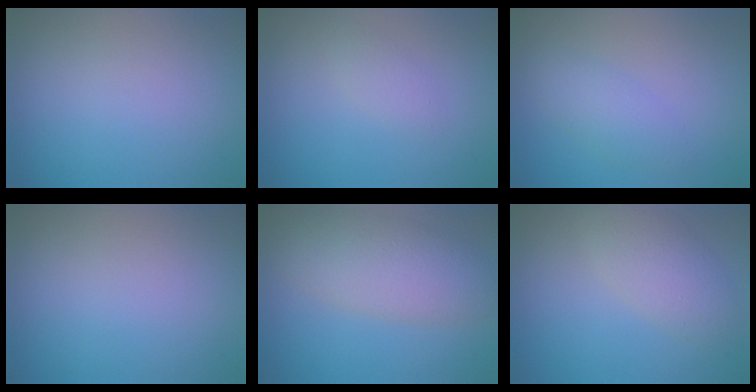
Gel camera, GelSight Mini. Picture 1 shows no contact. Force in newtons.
{"total": 1.2, "press": 1.2, "slide": 0.0}
{"total": 2.2, "press": 2.2, "slide": 0.1}
{"total": 0.0}
{"total": 5.3, "press": 5.3, "slide": 0.4}
{"total": 3.6, "press": 3.6, "slide": 0.2}